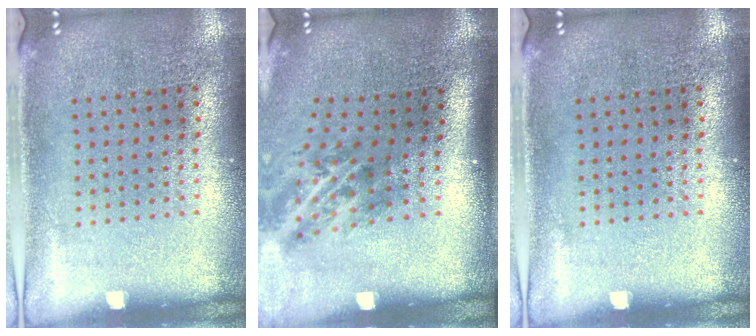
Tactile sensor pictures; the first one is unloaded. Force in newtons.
{"total": 2.1, "press": 1.3, "slide": 1.6}
{"total": 0.0}